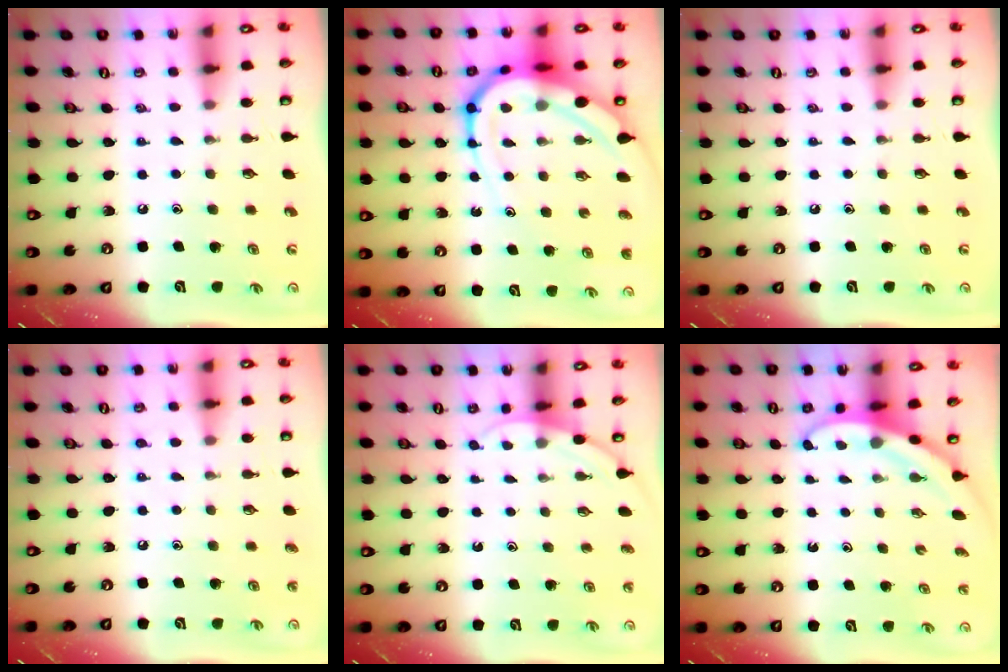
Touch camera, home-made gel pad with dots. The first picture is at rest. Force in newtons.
{"total": 16.0, "press": 15.9, "slide": 1.7}
{"total": 0.0}
{"total": 5.2, "press": 5.1, "slide": 0.6}
{"total": 3.9, "press": 3.9, "slide": 0.3}
{"total": 3.4, "press": 3.4, "slide": 0.1}